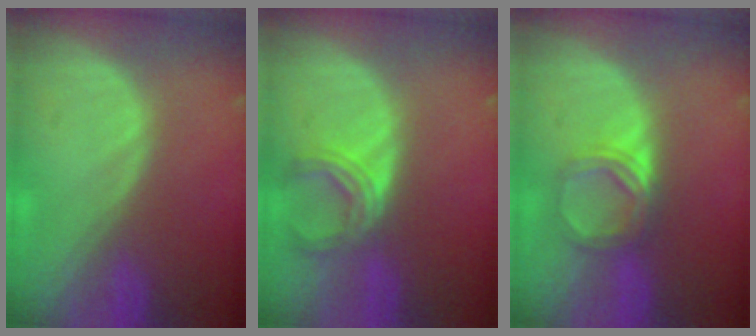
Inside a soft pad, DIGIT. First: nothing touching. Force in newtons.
{"total": 4.9, "press": 4.9, "slide": 0.7}
{"total": 5.3, "press": 4.8, "slide": 2.3}